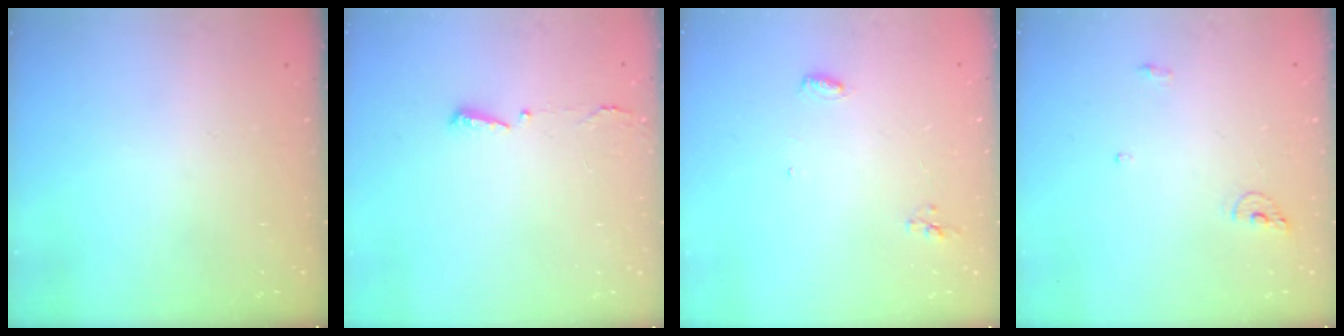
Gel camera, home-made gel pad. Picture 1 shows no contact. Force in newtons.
{"total": 2.9, "press": 2.8, "slide": 0.6}
{"total": 4.6, "press": 4.4, "slide": 1.1}
{"total": 6.3, "press": 6.3, "slide": 0.3}